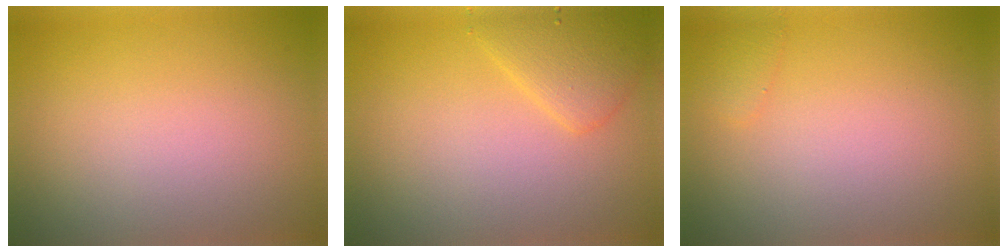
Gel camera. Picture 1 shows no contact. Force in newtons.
{"total": 2.6, "press": 2.6, "slide": 0.2}
{"total": 0.8, "press": 0.8, "slide": 0.0}